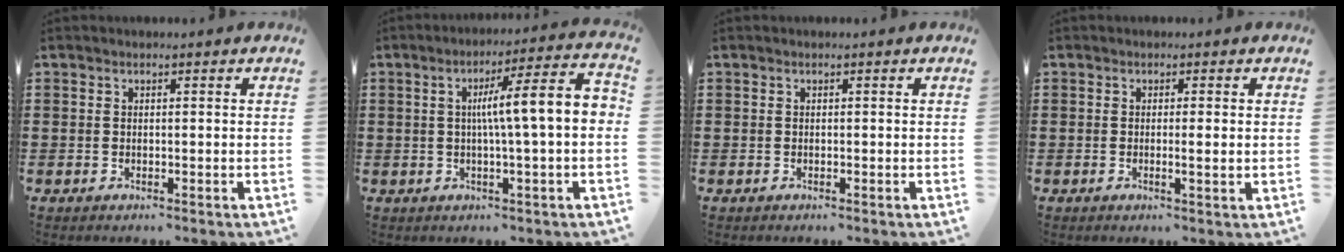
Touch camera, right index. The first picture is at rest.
{"total": 8.7, "force": [0.3, 0.3, 8.7], "torque": [-0.144, -0.007, -0.008]}
{"total": 0.0}
{"total": 1.6, "force": [-0.1, -0.1, 1.6], "torque": [-0.028, -0.005, -0.002]}